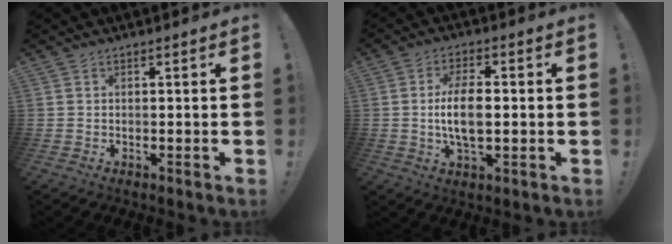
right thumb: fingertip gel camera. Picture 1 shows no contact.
{"total": 9.7, "force": [-0.4, 4.4, 8.6], "torque": [-0.163, -0.001, -0.011]}